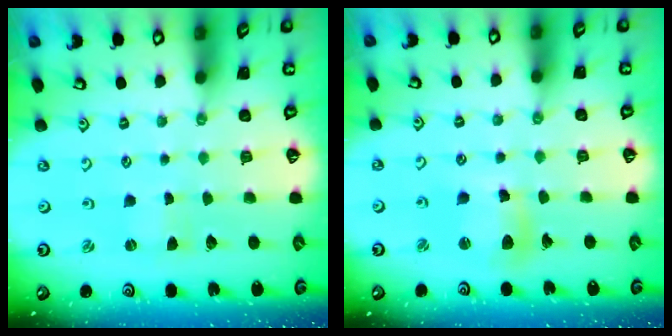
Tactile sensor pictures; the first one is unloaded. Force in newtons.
{"total": 9.8, "press": 9.7, "slide": 1.3}